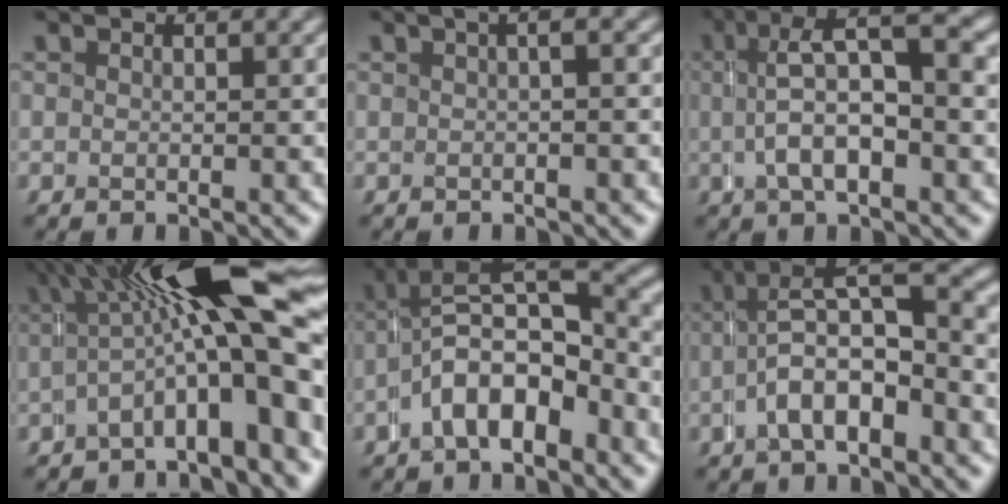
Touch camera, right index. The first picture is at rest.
{"total": 1.8, "force": [0.4, 0.9, 1.5], "torque": [-0.014, 0.018, -0.002]}
{"total": 5.9, "force": [1.0, 1.6, 5.6], "torque": [-0.082, 0.019, 0.011]}
{"total": 10.6, "force": [-0.7, 3.4, 10.0], "torque": [-0.168, -0.002, -0.002]}
{"total": 6.4, "force": [-1.2, 3.3, 5.4], "torque": [-0.076, 0.004, -0.022]}
{"total": 5.2, "force": [-0.7, 1.5, 5.0], "torque": [-0.076, 0.006, -0.012]}